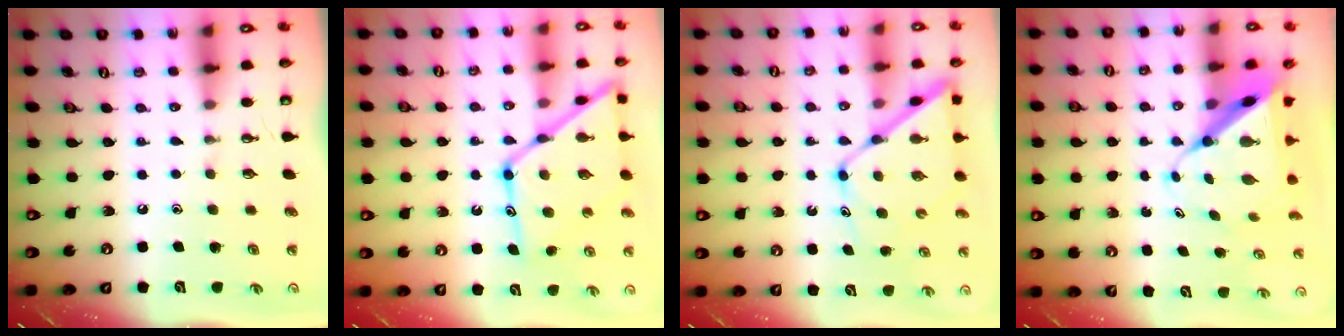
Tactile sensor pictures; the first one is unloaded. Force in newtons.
{"total": 17.9, "press": 17.8, "slide": 1.7}
{"total": 12.6, "press": 12.6, "slide": 1.1}
{"total": 10.1, "press": 10.1, "slide": 0.6}